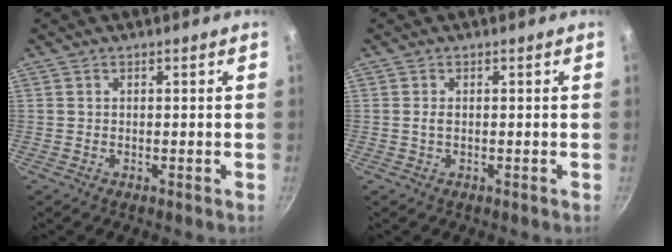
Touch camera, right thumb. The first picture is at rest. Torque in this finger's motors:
{"motor_torque": [-0.17, -0.08, 0.24, 0.22, 0.02]}